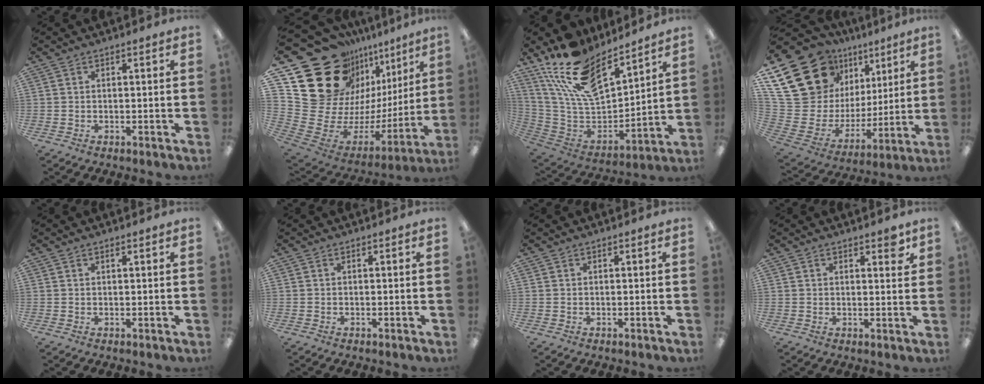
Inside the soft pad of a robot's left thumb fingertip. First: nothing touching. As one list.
[{"total": 27.0, "force": [15.1, 18.7, 12.4], "torque": [-0.163, -0.138, 0.338]}, {"total": 19.5, "force": [14.0, 8.6, 10.5], "torque": [-0.219, -0.092, 0.256]}, {"total": 26.1, "force": [14.0, 18.4, 12.1], "torque": [-0.224, -0.096, 0.297]}, {"total": 0.8, "force": [0.6, 0.1, 0.5], "torque": [-0.010, 0.001, 0.010]}, {"total": 0.0}, {"total": 0.0}, {"total": 2.9, "force": [2.1, 1.0, 1.8], "torque": [-0.015, -0.009, 0.032]}]